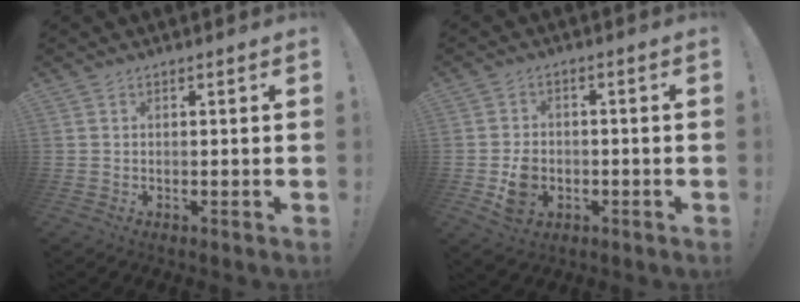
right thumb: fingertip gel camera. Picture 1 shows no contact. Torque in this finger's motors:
{"motor_torque": [0.86, 1.01, 0.68, -0.72, 0.25]}